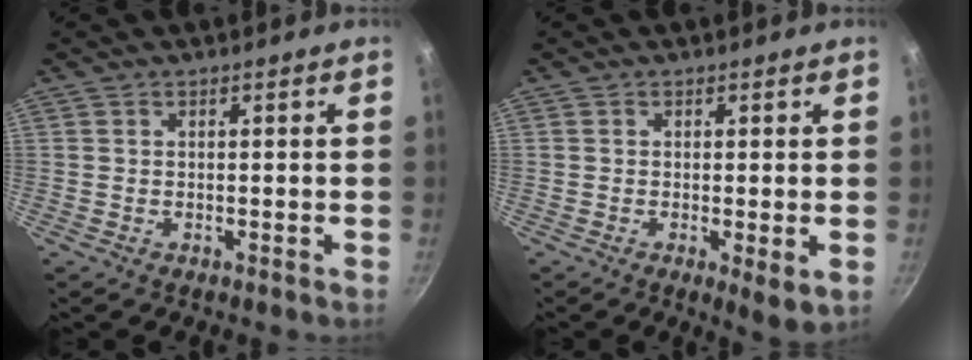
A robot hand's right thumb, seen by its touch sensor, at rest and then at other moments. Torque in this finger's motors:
{"motor_torque": [-0.49, 0.04, -0.27, -0.13, -0.03]}